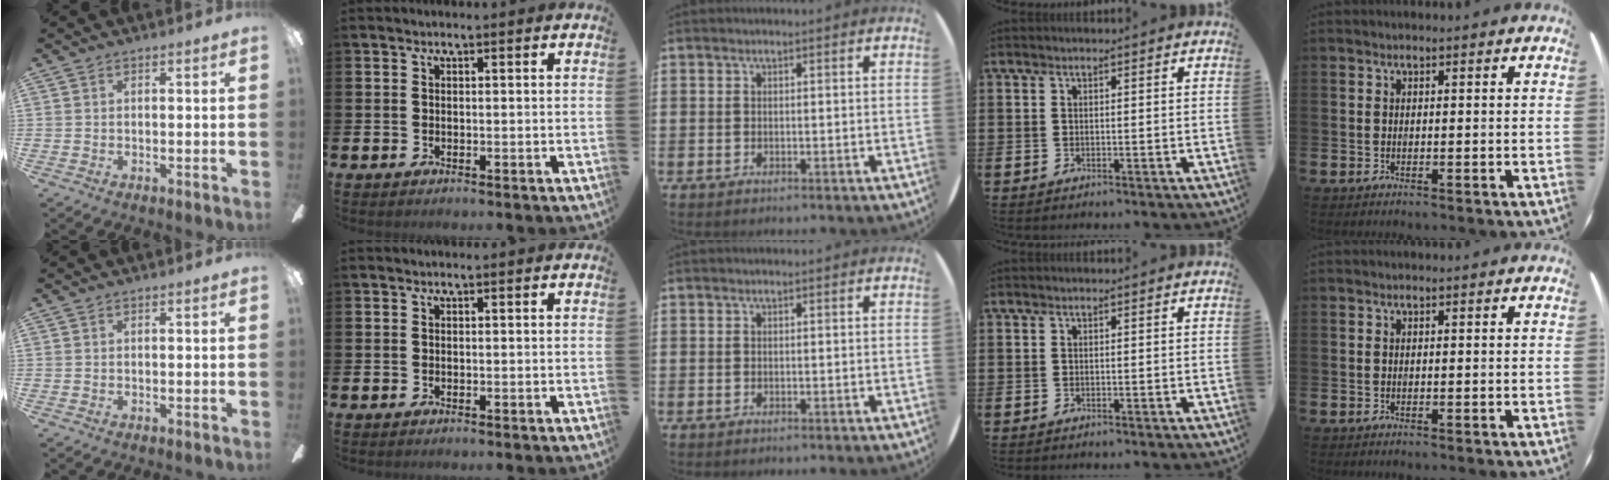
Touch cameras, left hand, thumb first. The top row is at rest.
{}